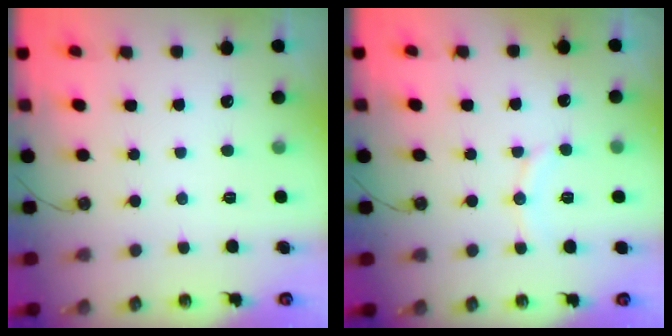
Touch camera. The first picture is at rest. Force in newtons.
{"total": 6.8, "press": 6.8, "slide": 0.5}